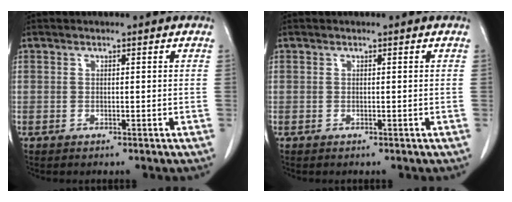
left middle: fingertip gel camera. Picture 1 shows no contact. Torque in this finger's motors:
{"motor_torque": [-0.05, -0.04, 0.02, 0.00]}